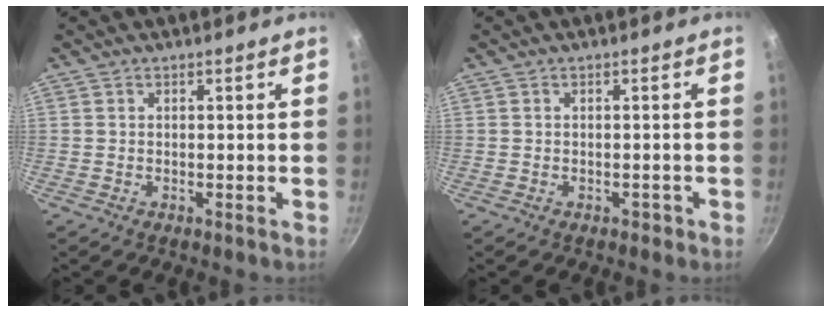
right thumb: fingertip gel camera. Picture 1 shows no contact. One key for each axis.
{"total": 0.8, "fx": -0.5, "fy": 0.6, "fz": 0.3, "tx": 0.001, "ty": 0.004, "tz": -0.008}